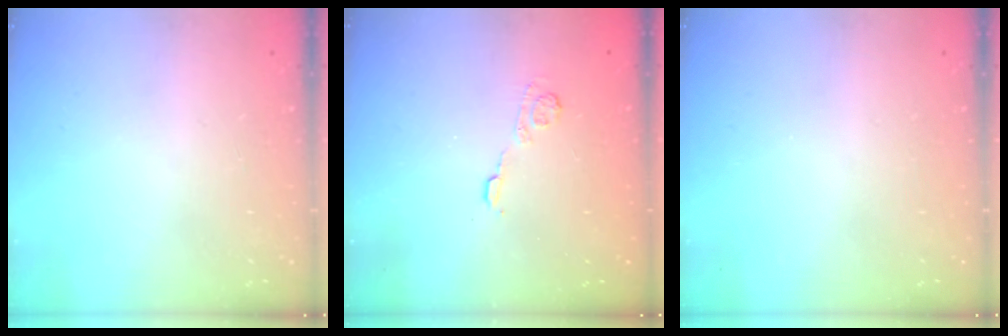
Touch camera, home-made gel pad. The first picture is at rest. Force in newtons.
{"total": 5.0, "press": 4.8, "slide": 1.4}
{"total": 0.0}